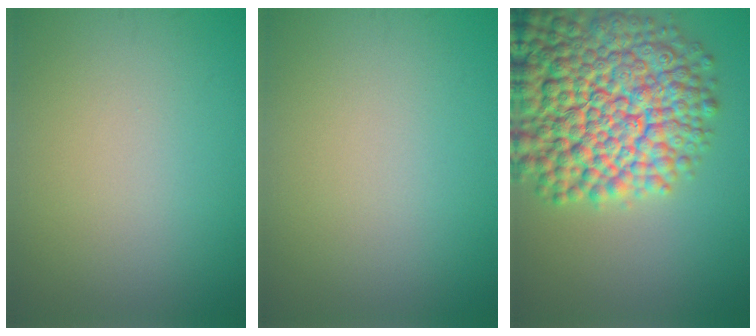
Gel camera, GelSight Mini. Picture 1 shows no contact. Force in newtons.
{"total": 0.0}
{"total": 14.5, "press": 14.5, "slide": 0.6}